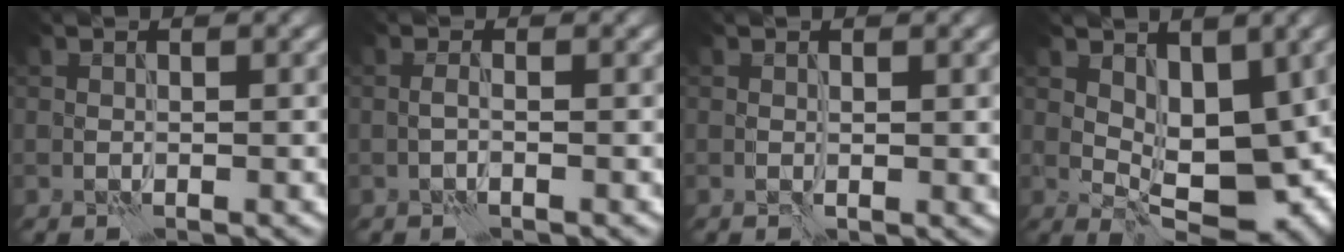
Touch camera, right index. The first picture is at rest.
{"total": 0.8, "force": [-0.5, -0.1, 0.6], "torque": [-0.016, 0.001, -0.012]}
{"total": 0.7, "force": [0.1, 0.2, 0.7], "torque": [-0.009, -0.001, 0.004]}
{"total": 6.9, "force": [1.4, 3.8, 5.6], "torque": [-0.080, -0.015, 0.033]}